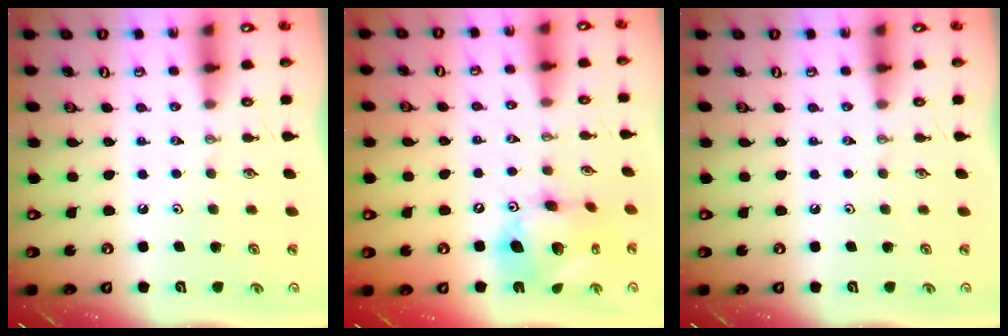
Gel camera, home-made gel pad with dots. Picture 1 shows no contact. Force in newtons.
{"total": 14.5, "press": 14.5, "slide": 1.4}
{"total": 0.0}